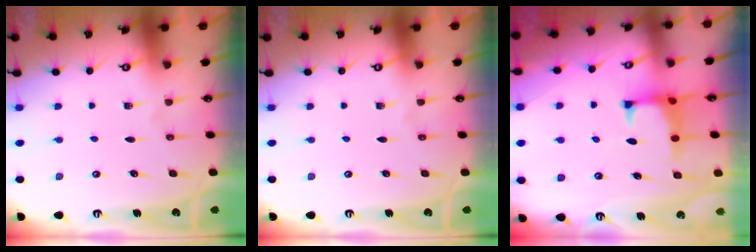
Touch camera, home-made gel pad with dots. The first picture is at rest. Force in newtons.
{"total": 0.0}
{"total": 1.3, "press": 1.2, "slide": 0.7}